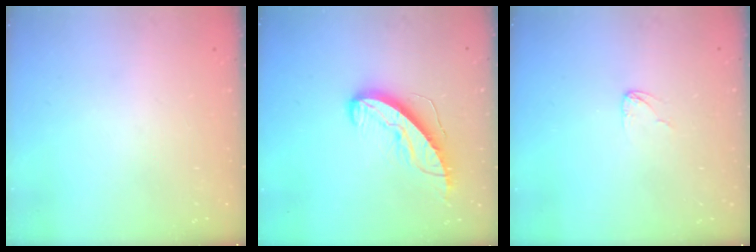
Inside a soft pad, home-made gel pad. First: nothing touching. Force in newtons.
{"total": 11.0, "press": 11.0, "slide": 1.0}
{"total": 2.7, "press": 2.7, "slide": 0.2}